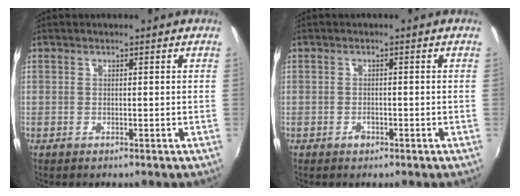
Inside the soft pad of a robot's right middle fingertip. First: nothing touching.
{"total": 1.5, "force": [-1.0, 0.9, 0.6], "torque": [-0.011, -0.001, -0.016]}